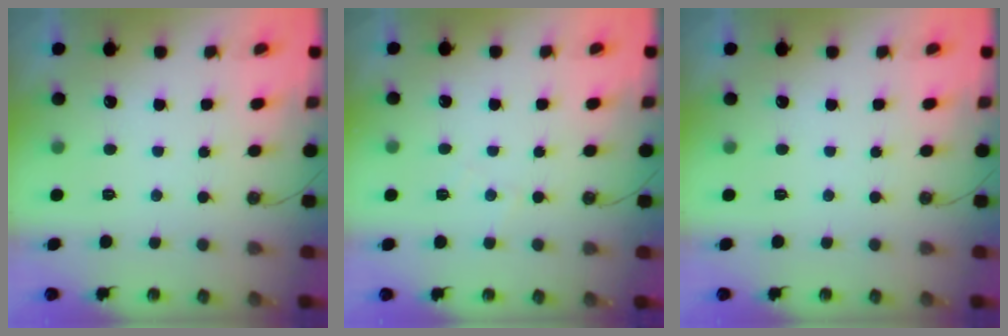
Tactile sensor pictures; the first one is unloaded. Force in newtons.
{"total": 3.0, "press": 2.9, "slide": 0.5}
{"total": 0.0}